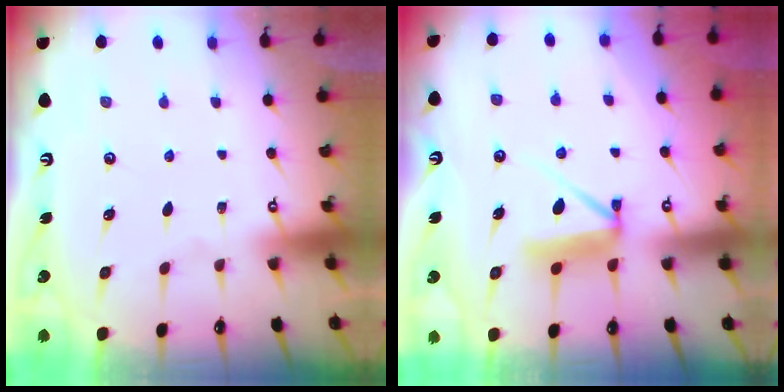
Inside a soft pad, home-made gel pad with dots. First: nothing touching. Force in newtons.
{"total": 8.7, "press": 8.7, "slide": 0.6}